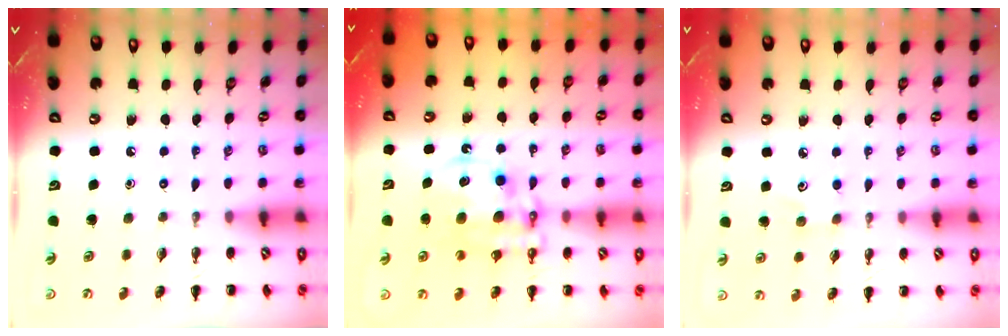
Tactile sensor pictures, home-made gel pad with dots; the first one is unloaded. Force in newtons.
{"total": 13.3, "press": 12.9, "slide": 3.2}
{"total": 4.4, "press": 4.3, "slide": 1.2}